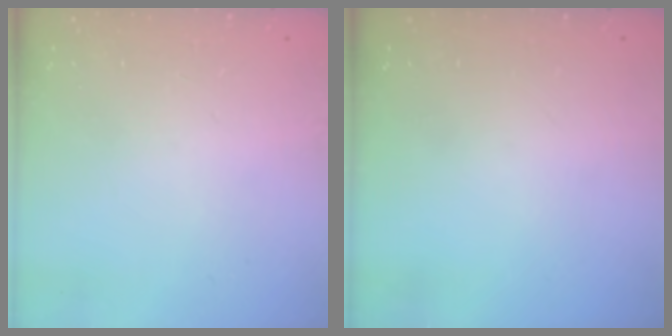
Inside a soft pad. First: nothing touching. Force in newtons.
{"total": 0.0}